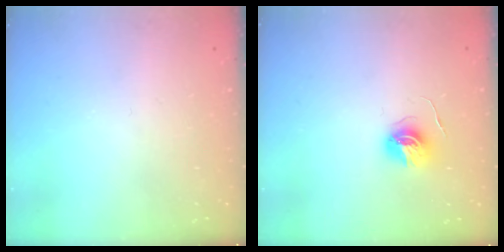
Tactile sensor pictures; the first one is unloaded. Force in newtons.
{"total": 5.9, "press": 5.9, "slide": 0.4}